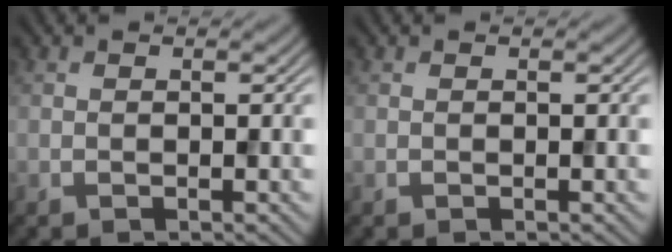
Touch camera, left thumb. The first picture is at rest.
{"total": 0.0}